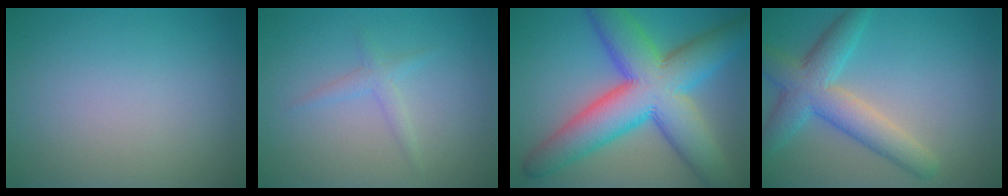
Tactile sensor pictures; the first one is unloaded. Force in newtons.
{"total": 1.4, "press": 1.4, "slide": 0.0}
{"total": 12.5, "press": 12.5, "slide": 0.1}
{"total": 5.7, "press": 5.7, "slide": 0.1}